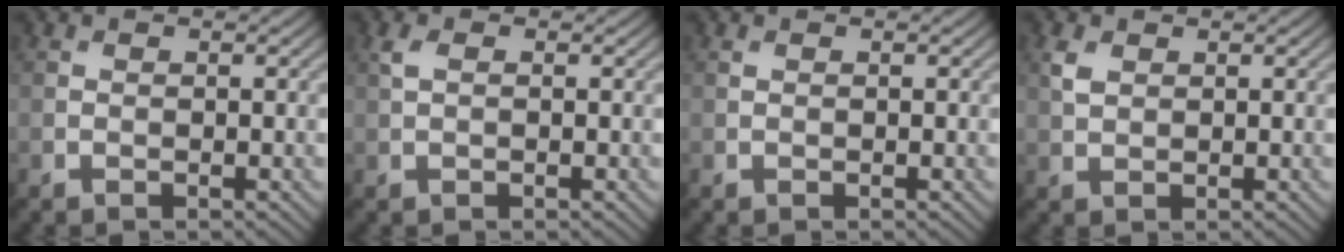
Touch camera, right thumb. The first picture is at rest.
{"total": 1.3, "force": [0.3, 0.6, 1.1], "torque": [-0.032, 0.004, 0.005]}
{"total": 0.0}
{"total": 2.0, "force": [0.9, 1.3, 1.2], "torque": [-0.034, 0.002, 0.020]}